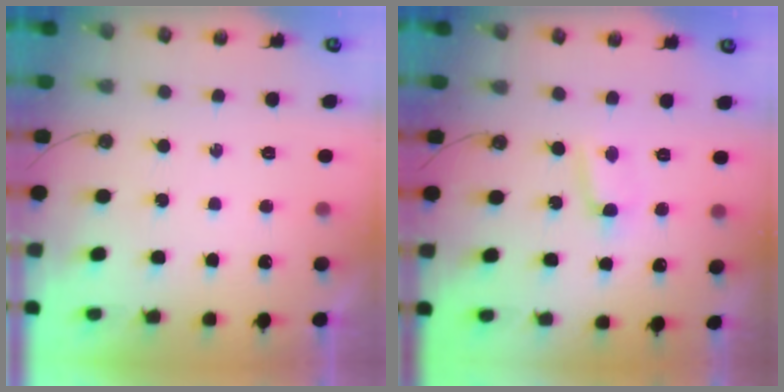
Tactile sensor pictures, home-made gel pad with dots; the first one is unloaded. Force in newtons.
{"total": 2.5, "press": 2.5, "slide": 0.3}